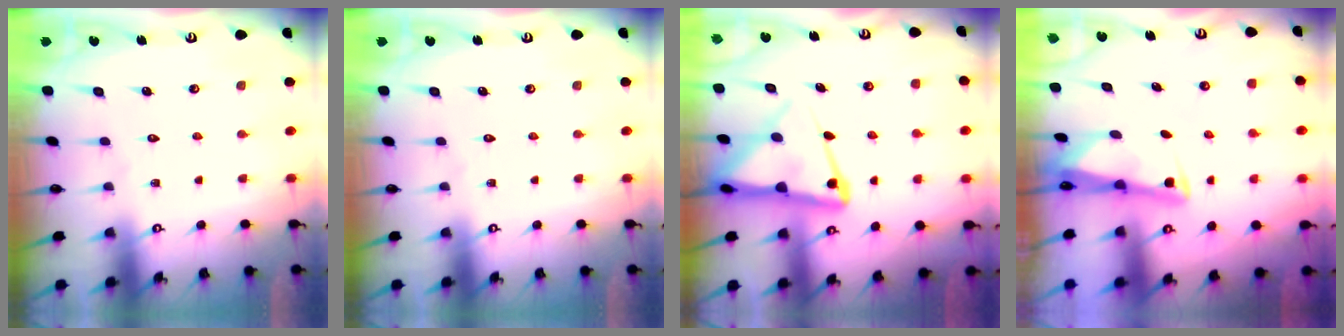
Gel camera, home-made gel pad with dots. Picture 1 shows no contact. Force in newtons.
{"total": 0.0}
{"total": 12.6, "press": 12.5, "slide": 1.2}
{"total": 2.8, "press": 2.8, "slide": 0.2}